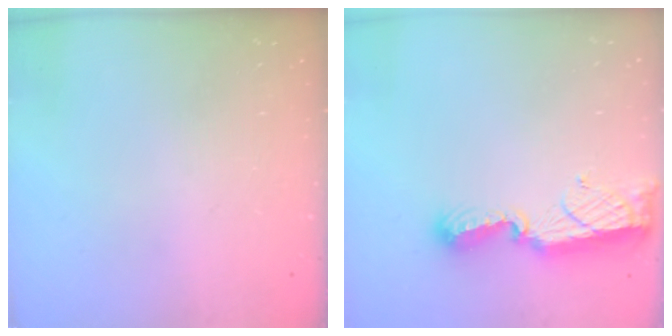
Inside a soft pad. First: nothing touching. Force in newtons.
{"total": 10.8, "press": 10.5, "slide": 2.5}